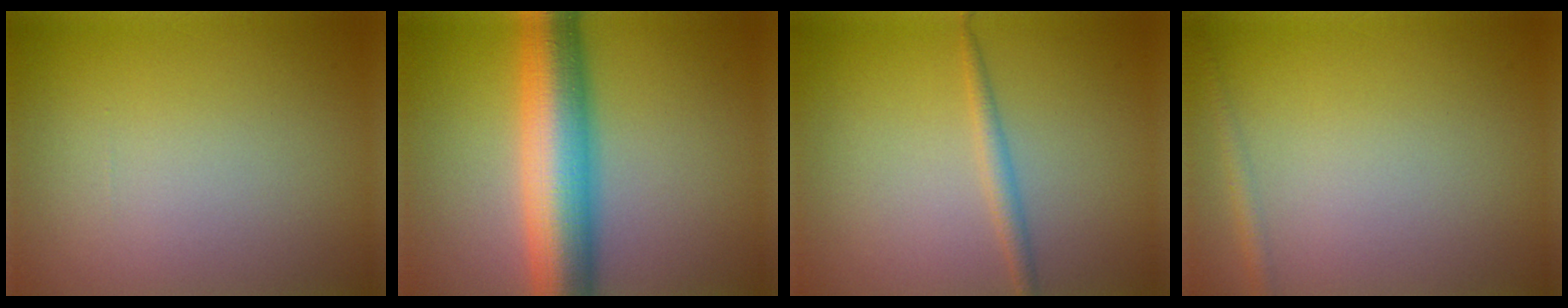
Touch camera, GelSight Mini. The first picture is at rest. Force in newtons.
{"total": 9.8, "press": 9.8, "slide": 0.1}
{"total": 1.4, "press": 1.4, "slide": 0.1}
{"total": 1.1, "press": 1.1, "slide": 0.1}